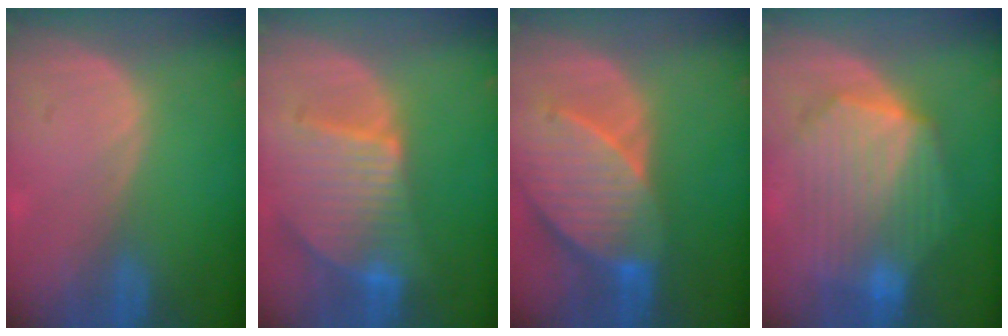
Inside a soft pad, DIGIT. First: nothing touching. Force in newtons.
{"total": 9.4, "press": 8.2, "slide": 4.7}
{"total": 10.1, "press": 8.9, "slide": 4.8}
{"total": 10.9, "press": 10.9, "slide": 0.7}